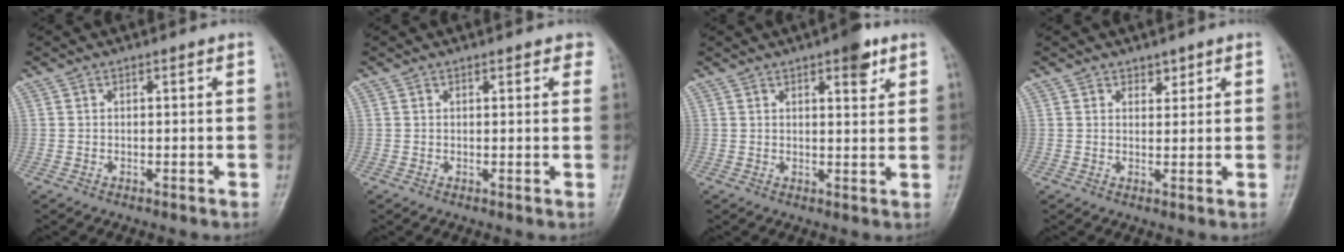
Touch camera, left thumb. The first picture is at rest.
{"total": 2.5, "force": [1.8, 0.9, 1.4], "torque": [-0.004, -0.002, 0.019]}
{"total": 5.4, "force": [3.2, 1.9, 3.9], "torque": [-0.039, -0.014, 0.040]}
{"total": 2.0, "force": [1.5, 1.2, 0.4], "torque": [0.012, -0.009, 0.020]}